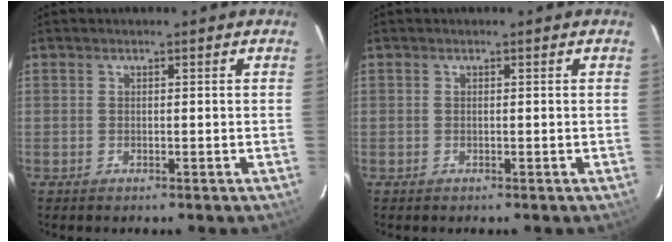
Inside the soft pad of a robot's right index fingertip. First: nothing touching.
{"total": 0.0}